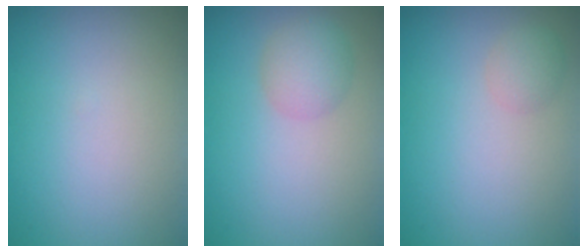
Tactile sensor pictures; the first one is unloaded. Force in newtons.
{"total": 2.5, "press": 2.5, "slide": 0.0}
{"total": 1.4, "press": 1.4, "slide": 0.0}